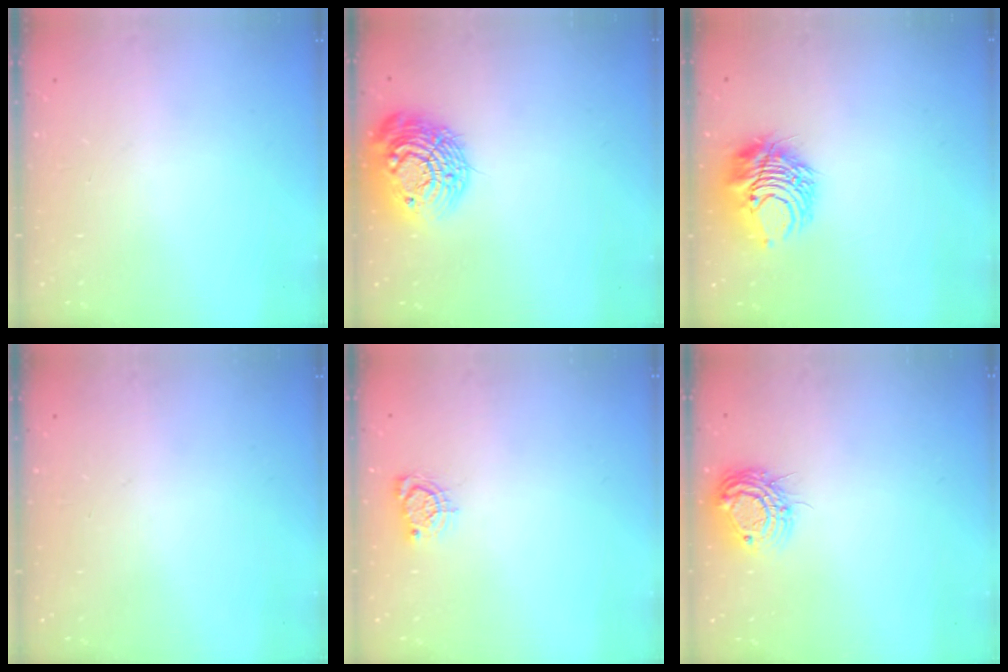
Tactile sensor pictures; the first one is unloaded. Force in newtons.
{"total": 16.8, "press": 16.7, "slide": 1.5}
{"total": 10.1, "press": 10.1, "slide": 0.8}
{"total": 0.0}
{"total": 4.7, "press": 4.7, "slide": 0.5}
{"total": 11.0, "press": 11.0, "slide": 1.0}